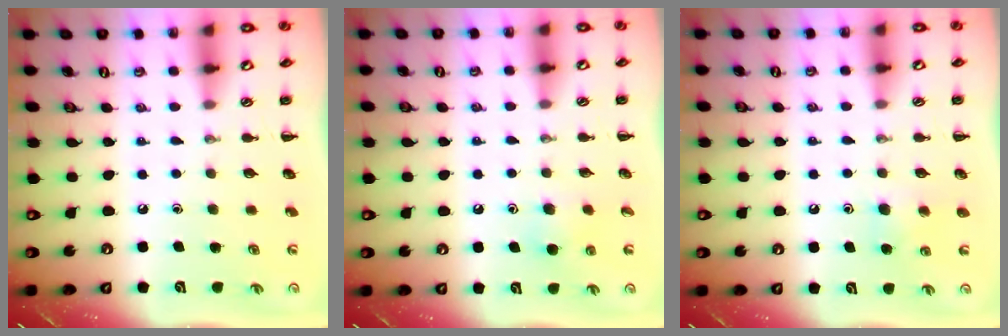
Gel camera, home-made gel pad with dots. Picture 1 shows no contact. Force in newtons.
{"total": 5.1, "press": 4.9, "slide": 1.4}
{"total": 5.2, "press": 5.0, "slide": 1.3}